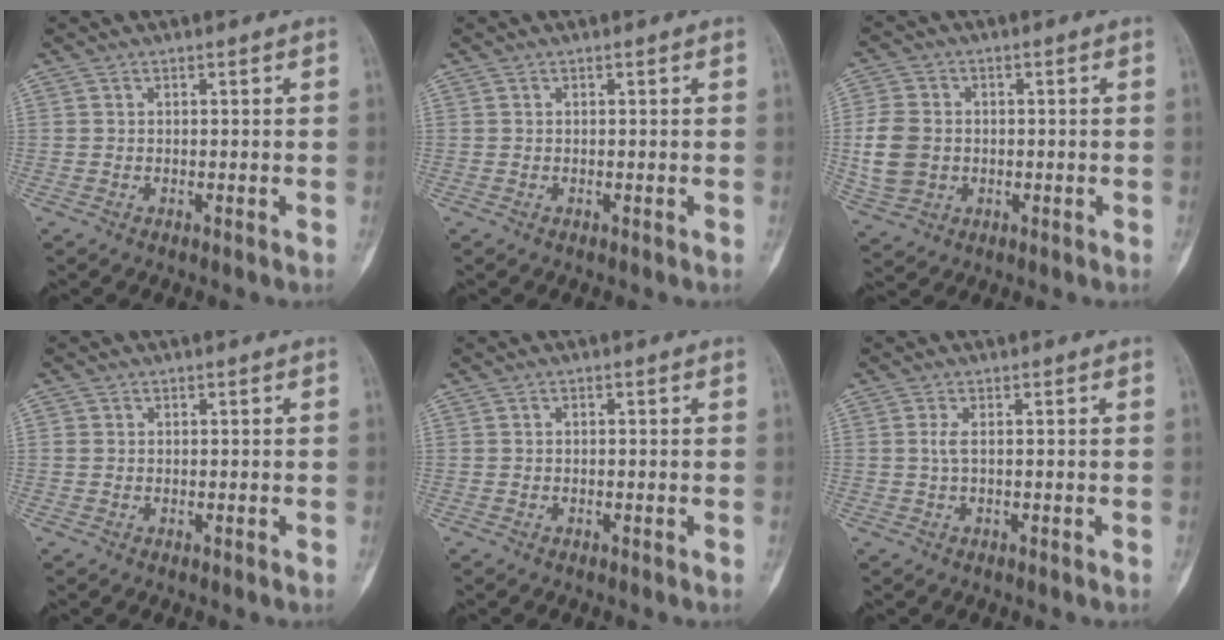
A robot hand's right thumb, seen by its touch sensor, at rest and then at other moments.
{"total": 0.0}
{"total": 8.5, "force": [-0.4, 6.9, 5.0], "torque": [-0.099, 0.004, -0.006]}
{"total": 0.7, "force": [0.1, 0.7, 0.2], "torque": [0.001, 0.002, 0.001]}
{"total": 0.0}
{"total": 1.3, "force": [0.1, 0.2, 1.2], "torque": [-0.036, 0.001, 0.004]}